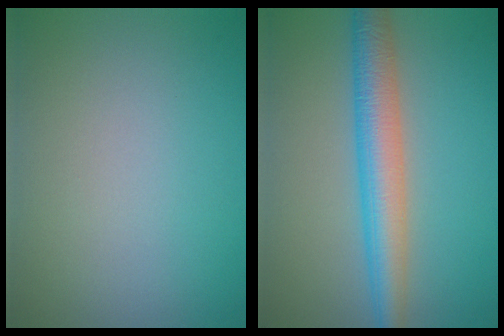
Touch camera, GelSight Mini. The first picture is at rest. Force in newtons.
{"total": 5.6, "press": 5.6, "slide": 0.1}